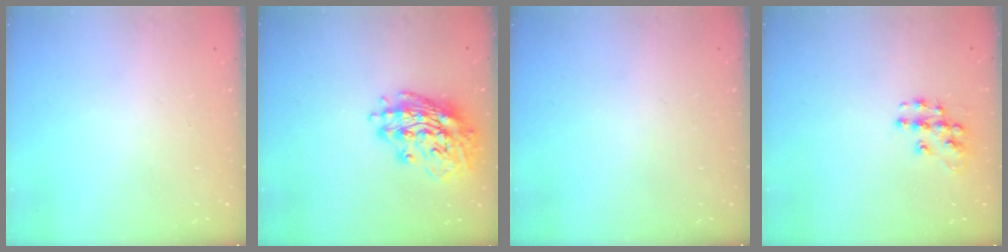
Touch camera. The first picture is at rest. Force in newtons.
{"total": 16.4, "press": 16.2, "slide": 2.5}
{"total": 0.0}
{"total": 9.7, "press": 9.7, "slide": 0.7}